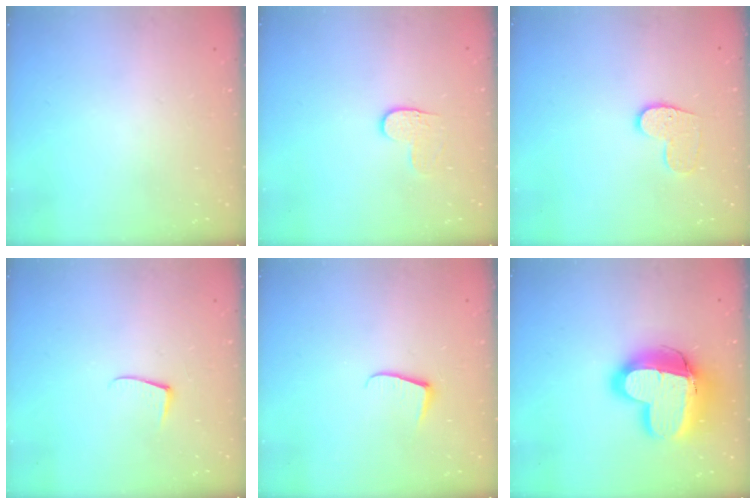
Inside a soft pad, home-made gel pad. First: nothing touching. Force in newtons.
{"total": 3.6, "press": 3.6, "slide": 0.4}
{"total": 8.2, "press": 8.2, "slide": 0.2}
{"total": 4.7, "press": 4.6, "slide": 0.5}
{"total": 5.4, "press": 5.4, "slide": 0.5}
{"total": 18.9, "press": 18.8, "slide": 2.2}